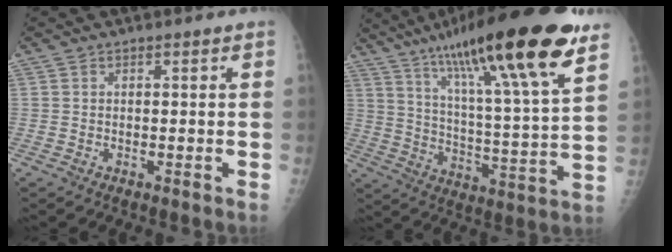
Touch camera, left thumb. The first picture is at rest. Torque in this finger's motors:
{"motor_torque": [1.57, -0.25, 1.55, -1.20, 0.46]}